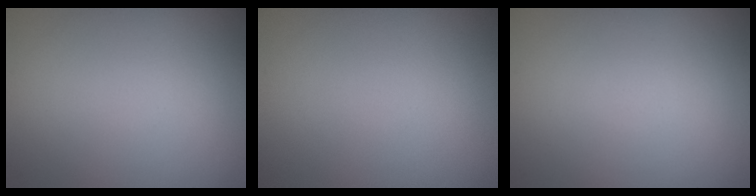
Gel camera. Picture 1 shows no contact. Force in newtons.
{"total": 0.0}
{"total": 0.0}